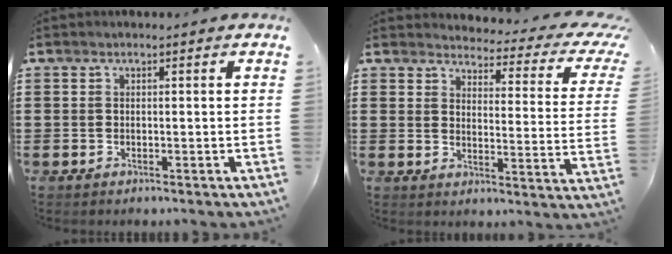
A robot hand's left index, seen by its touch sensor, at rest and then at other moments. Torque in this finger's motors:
{"motor_torque": [1.19, -0.95, 0.03, -0.16]}